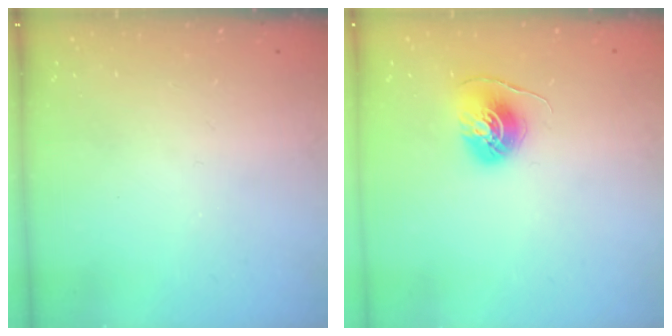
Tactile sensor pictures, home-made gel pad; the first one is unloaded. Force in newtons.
{"total": 7.1, "press": 7.1, "slide": 0.4}